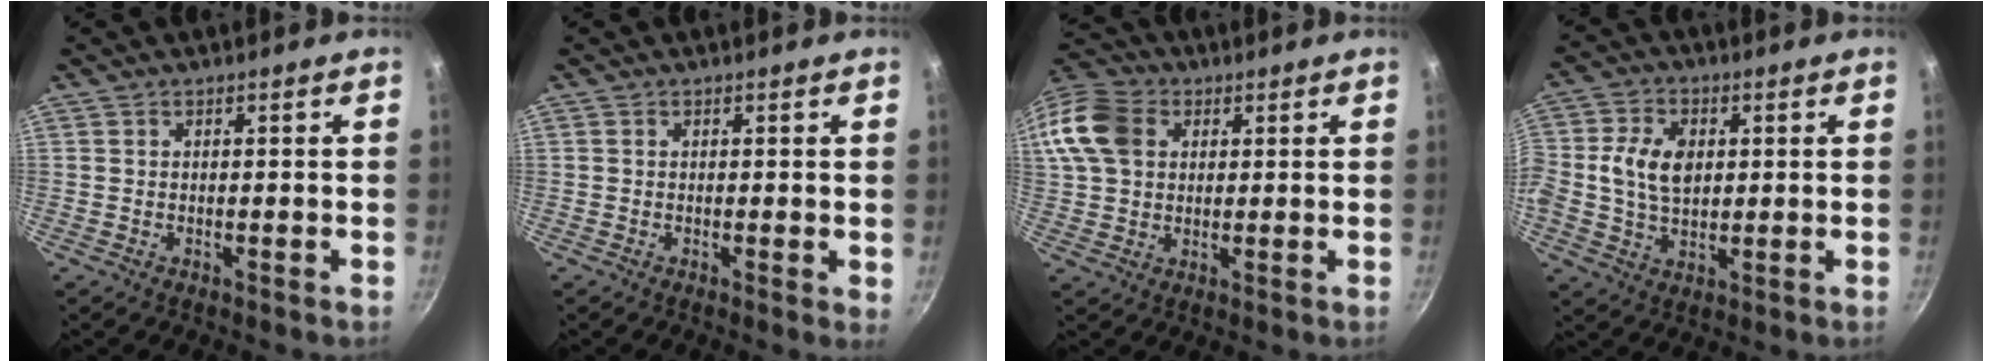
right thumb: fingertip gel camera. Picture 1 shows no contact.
{"total": 1.1, "force": [0.1, 0.4, 1.0], "torque": [-0.014, -0.003, -0.001]}
{"total": 15.4, "force": [4.0, 12.0, 8.8], "torque": [-0.189, 0.023, 0.062]}
{"total": 9.5, "force": [1.1, 6.6, 6.8], "torque": [-0.112, 0.006, 0.013]}